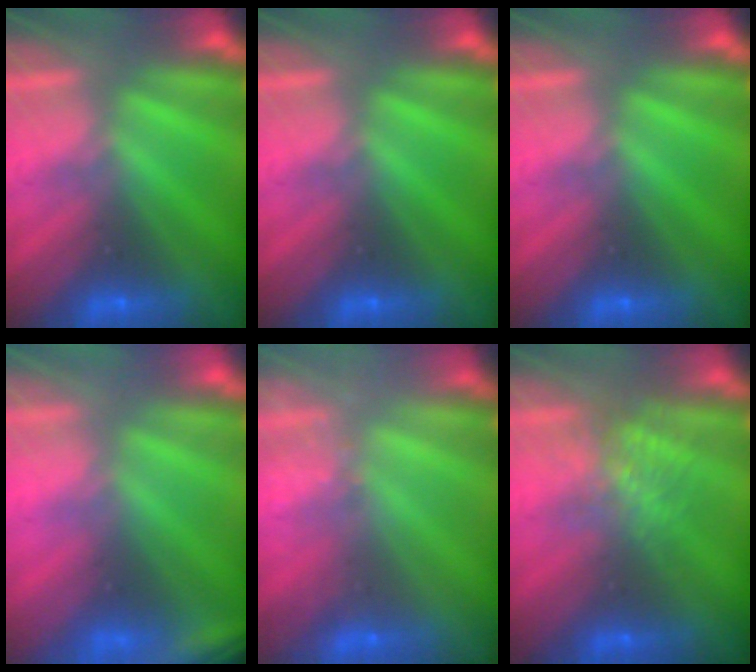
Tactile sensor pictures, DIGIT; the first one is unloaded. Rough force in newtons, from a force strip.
{"total": 0.0}
{"total": 0.0}
{"total": 2.3}
{"total": 2.7}
{"total": 4.3}